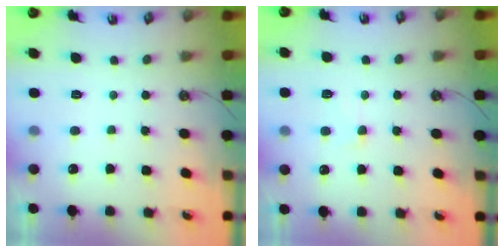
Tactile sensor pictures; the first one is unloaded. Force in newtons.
{"total": 0.6, "press": 0.4, "slide": 0.5}